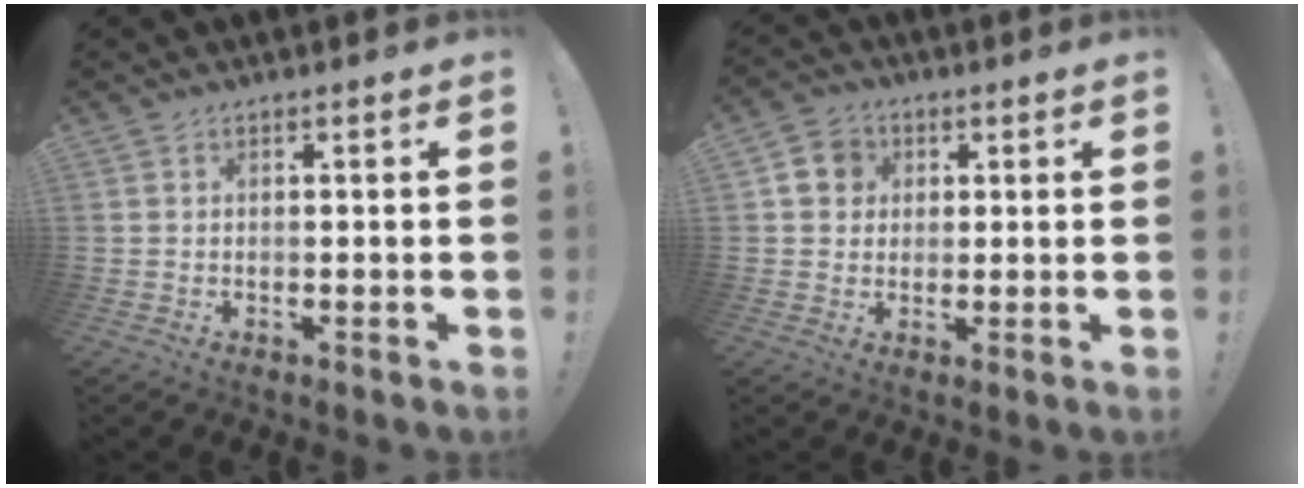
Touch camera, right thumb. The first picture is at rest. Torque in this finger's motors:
{"motor_torque": [-0.15, 0.76, 0.17, -0.20, -0.02]}